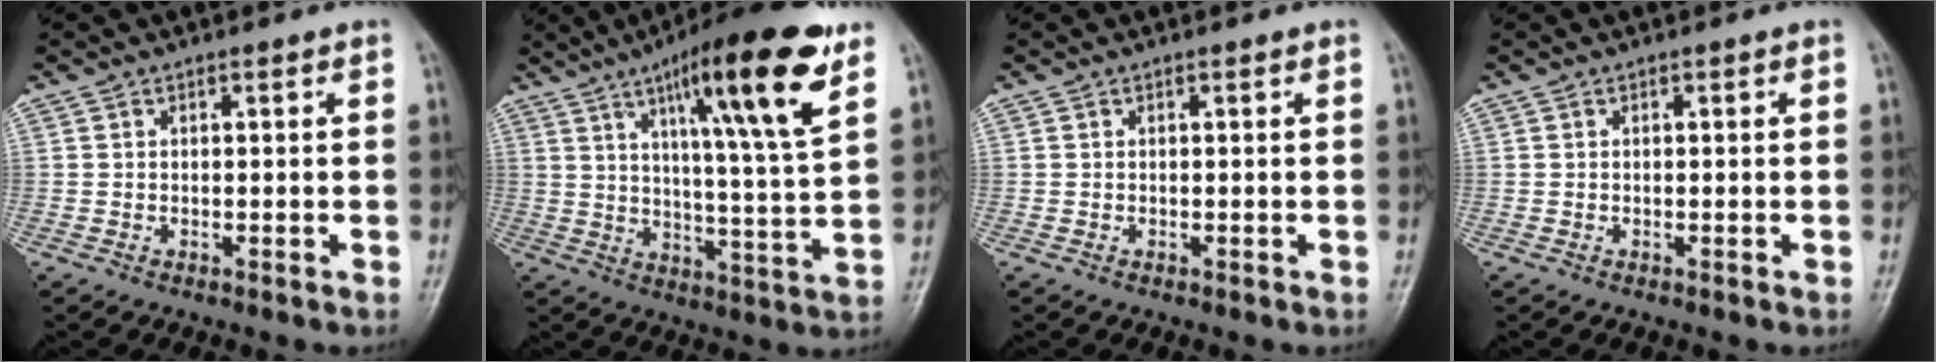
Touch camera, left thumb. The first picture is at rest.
{"total": 19.6, "force": [10.1, 2.8, 16.5], "torque": [-0.239, -0.040, 0.153]}
{"total": 0.0}
{"total": 0.0}